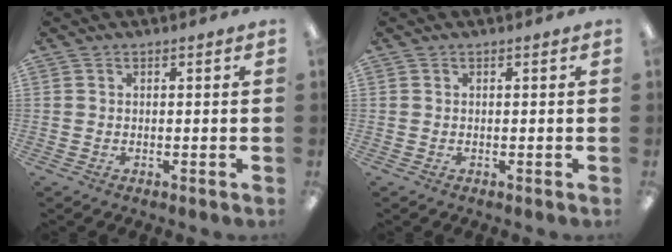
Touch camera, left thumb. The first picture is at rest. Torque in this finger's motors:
{"motor_torque": [-0.02, 0.00, -0.15, 0.15, 0.01]}